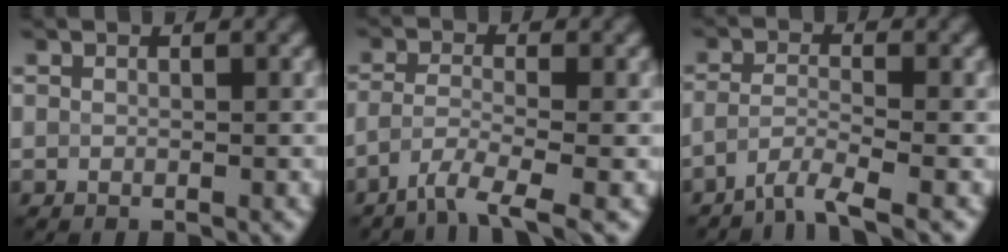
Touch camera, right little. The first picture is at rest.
{"total": 3.7, "force": [-3.0, 0.2, 2.2], "torque": [-0.038, -0.001, -0.062]}
{"total": 3.0, "force": [-2.7, 0.0, 1.3], "torque": [-0.020, -0.001, -0.061]}